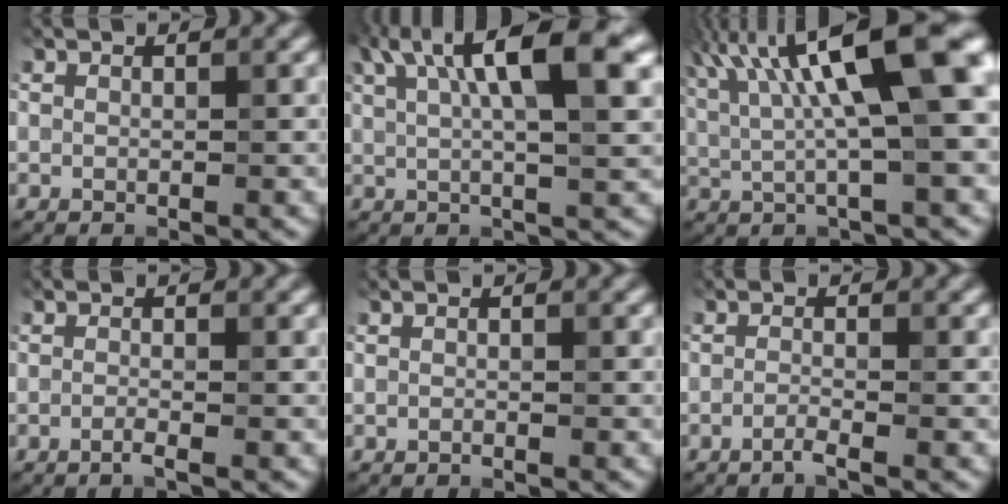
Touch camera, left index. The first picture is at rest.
{"total": 9.0, "force": [3.3, 2.0, 8.2], "torque": [-0.118, 0.020, 0.060]}
{"total": 12.5, "force": [3.2, 2.9, 11.7], "torque": [-0.196, 0.016, 0.064]}
{"total": 1.3, "force": [-1.2, 0.1, 0.6], "torque": [-0.003, -0.004, -0.018]}
{"total": 0.8, "force": [-0.8, -0.2, -0.2], "torque": [0.003, -0.001, -0.008]}
{"total": 1.6, "force": [-1.6, -0.1, 0.4], "torque": [-0.003, 0.000, -0.028]}